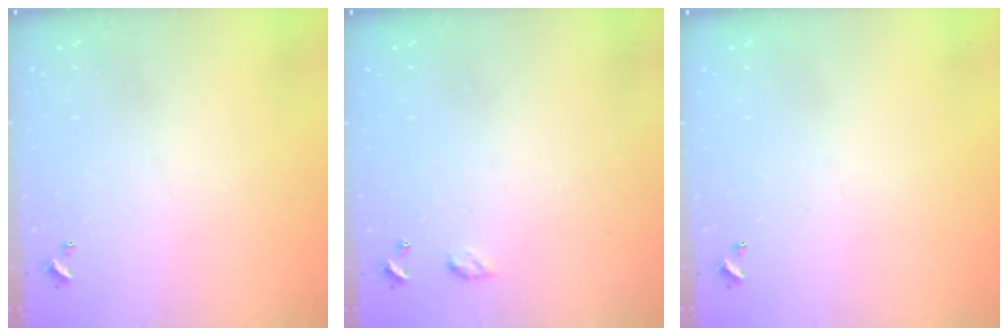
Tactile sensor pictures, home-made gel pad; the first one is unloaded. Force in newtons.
{"total": 3.2, "press": 3.2, "slide": 0.4}
{"total": 0.0}